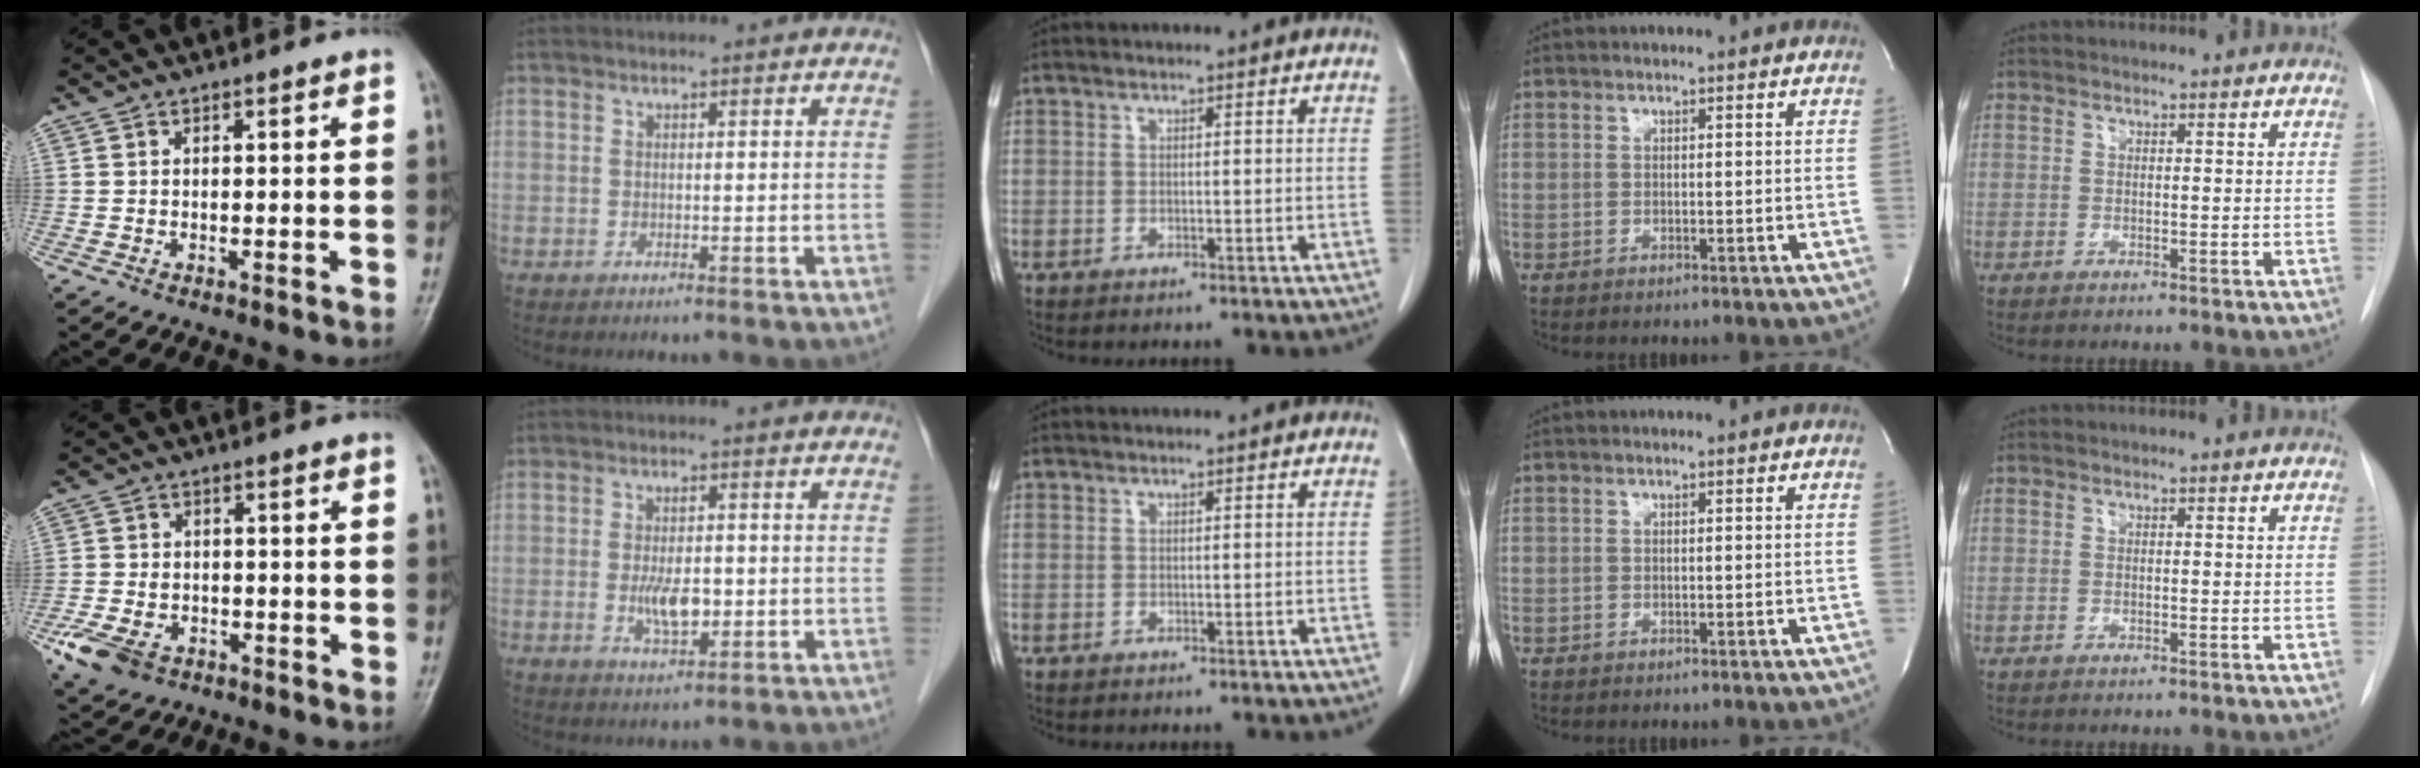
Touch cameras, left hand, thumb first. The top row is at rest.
{"thumb": {"total": 8.3, "force": [-4.2, 5.7, 4.2], "torque": [-0.090, 0.016, -0.071]}, "index": {"total": 4.8, "force": [-1.1, 1.8, 4.3], "torque": [-0.086, -0.004, -0.013]}}